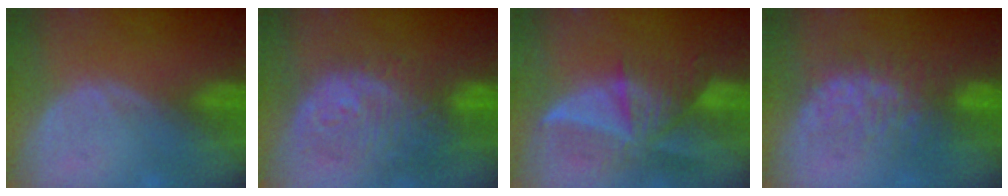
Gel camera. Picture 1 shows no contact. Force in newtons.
{"total": 12.0, "press": 10.7, "slide": 5.5}
{"total": 9.7, "press": 8.6, "slide": 4.4}
{"total": 7.8, "press": 7.8, "slide": 0.4}